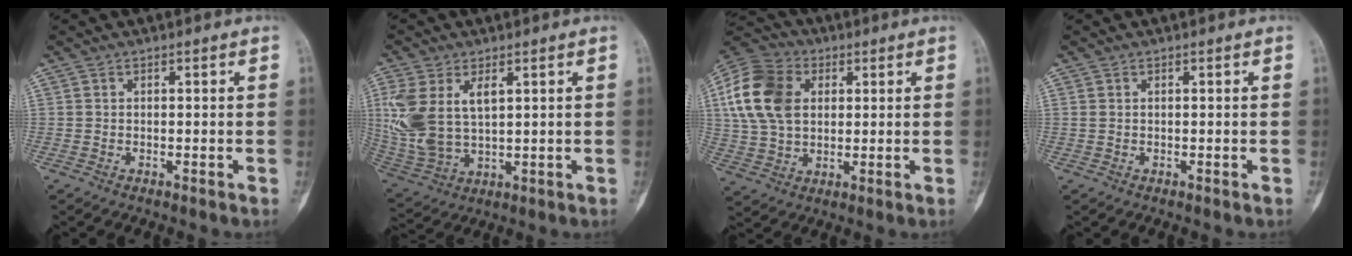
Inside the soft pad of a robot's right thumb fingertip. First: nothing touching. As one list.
[{"total": 13.5, "force": [3.8, 7.8, 10.4], "torque": [-0.229, -0.006, 0.090]}, {"total": 16.3, "force": [3.6, 11.6, 10.8], "torque": [-0.206, 0.008, 0.063]}, {"total": 0.6, "force": [0.2, 0.3, 0.5], "torque": [-0.014, 0.009, 0.008]}]